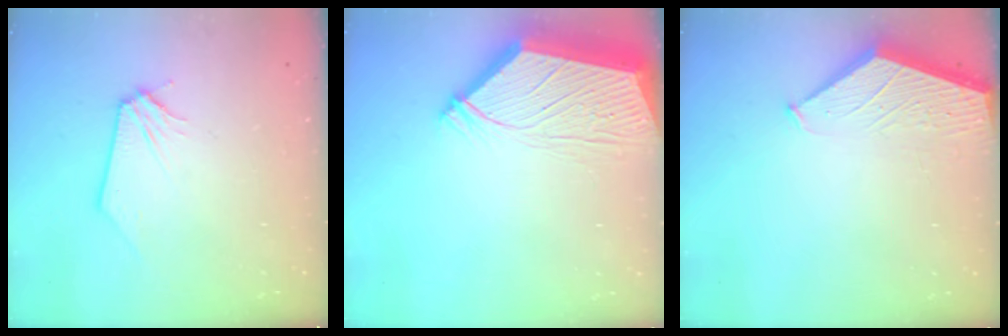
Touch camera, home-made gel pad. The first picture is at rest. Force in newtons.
{"total": 9.0, "press": 8.9, "slide": 1.1}
{"total": 1.4, "press": 1.4, "slide": 0.3}